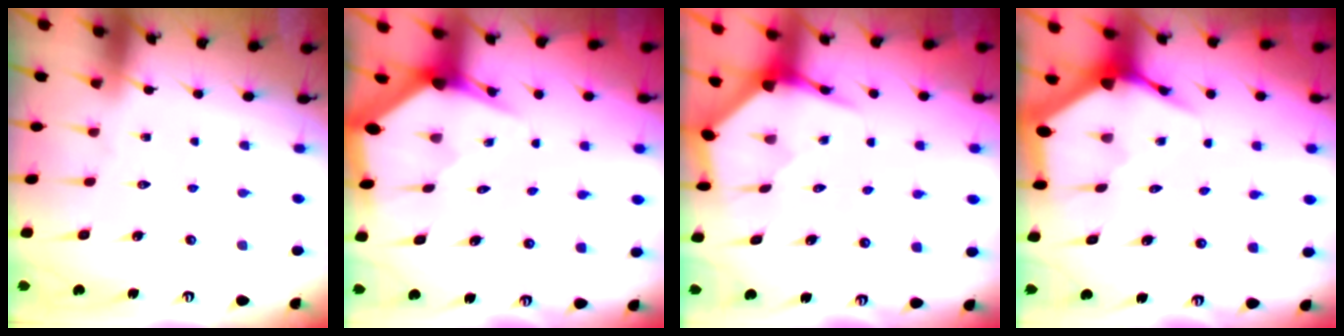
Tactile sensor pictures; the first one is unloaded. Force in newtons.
{"total": 3.3, "press": 3.3, "slide": 0.2}
{"total": 4.0, "press": 4.0, "slide": 0.4}
{"total": 4.7, "press": 4.6, "slide": 0.5}